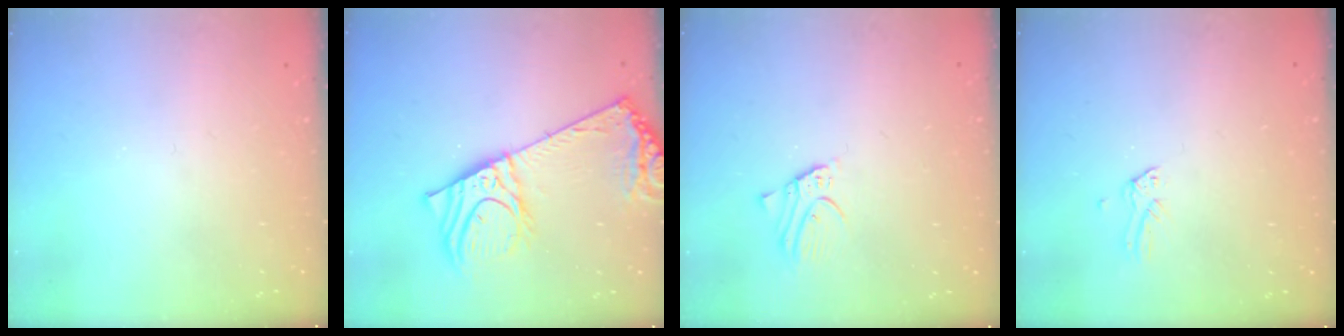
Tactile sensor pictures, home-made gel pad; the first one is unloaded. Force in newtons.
{"total": 16.9, "press": 16.4, "slide": 3.8}
{"total": 2.7, "press": 2.7, "slide": 0.2}
{"total": 0.0}